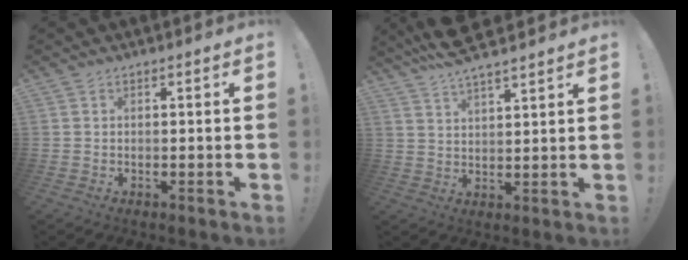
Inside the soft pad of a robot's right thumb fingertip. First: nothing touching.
{"total": 7.3, "force": [6.6, 0.8, 3.1], "torque": [-0.060, -0.037, 0.121]}